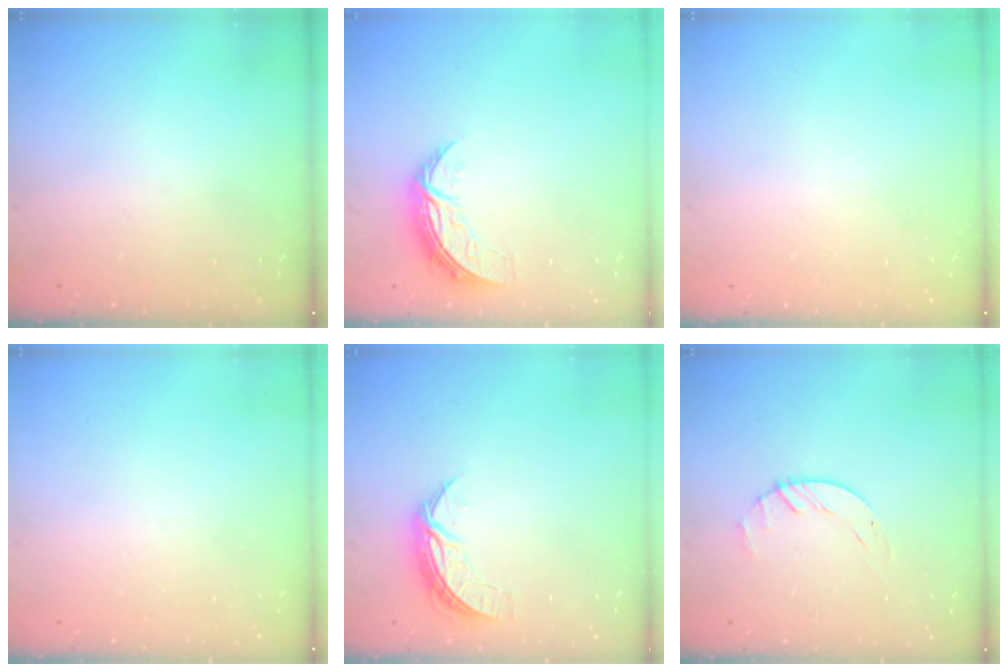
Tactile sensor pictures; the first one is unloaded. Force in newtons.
{"total": 7.8, "press": 7.8, "slide": 0.3}
{"total": 0.0}
{"total": 0.0}
{"total": 7.1, "press": 7.0, "slide": 0.7}
{"total": 1.6, "press": 1.6, "slide": 0.3}